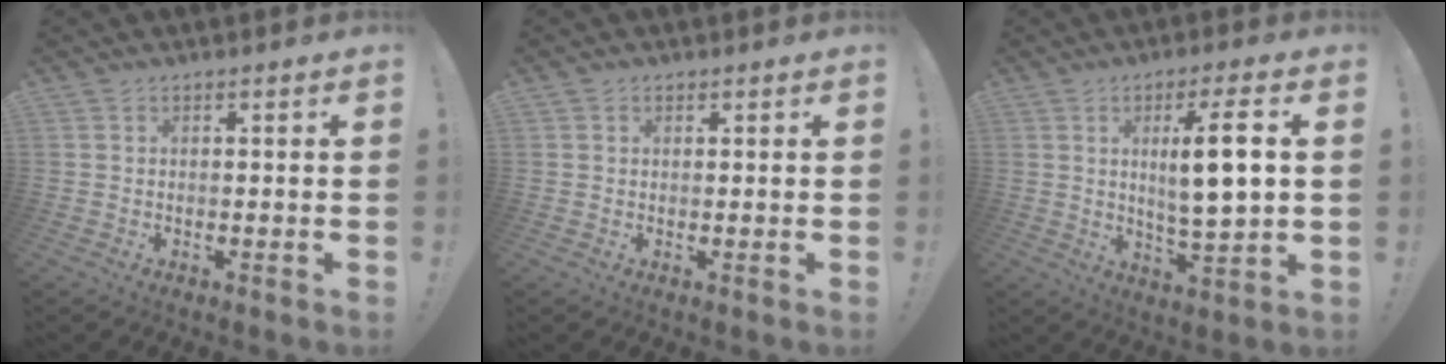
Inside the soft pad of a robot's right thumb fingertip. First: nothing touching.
{"total": 0.8, "force": [0.5, 0.6, 0.1], "torque": [0.004, -0.002, 0.009]}
{"total": 11.3, "force": [2.4, 1.6, 10.9], "torque": [-0.178, -0.004, 0.033]}